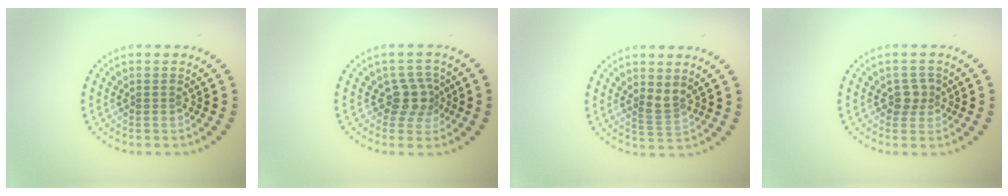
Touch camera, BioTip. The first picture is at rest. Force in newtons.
{"total": 2.6, "press": 2.0, "slide": 1.6}
{"total": 1.8, "press": 1.3, "slide": 1.2}
{"total": 1.7, "press": 1.4, "slide": 0.9}